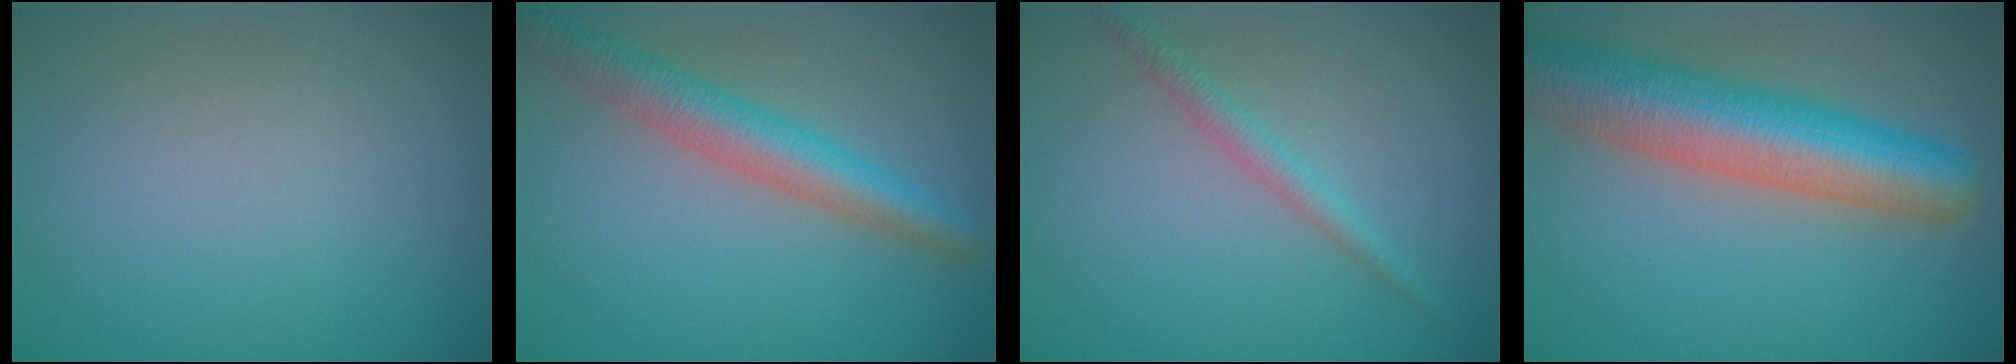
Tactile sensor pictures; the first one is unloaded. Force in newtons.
{"total": 4.9, "press": 4.9, "slide": 0.3}
{"total": 1.8, "press": 1.8, "slide": 0.0}
{"total": 9.6, "press": 9.6, "slide": 0.3}